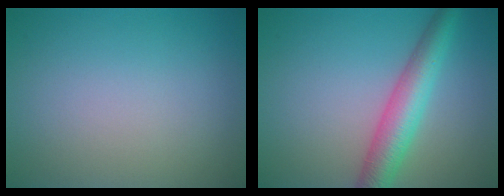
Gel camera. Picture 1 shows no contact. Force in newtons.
{"total": 5.1, "press": 5.1, "slide": 0.1}